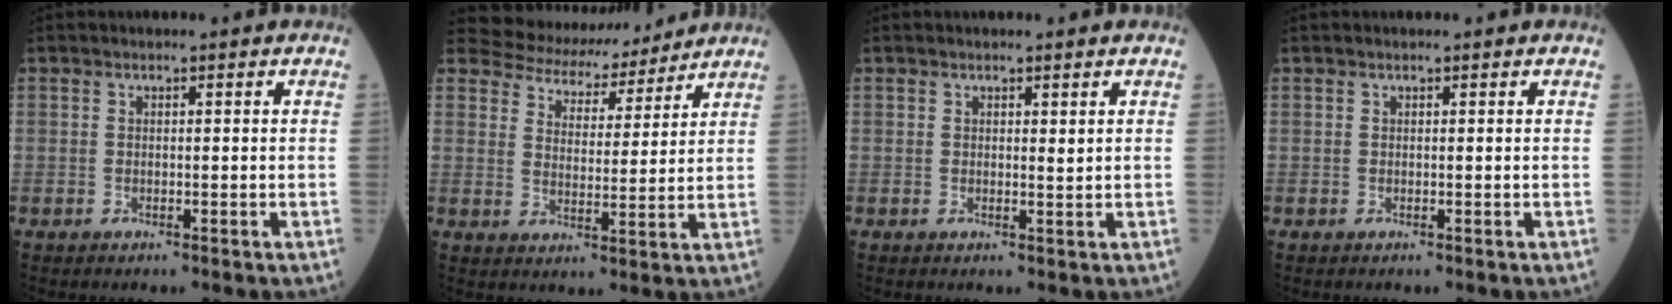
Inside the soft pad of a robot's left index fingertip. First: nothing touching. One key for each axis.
{"total": 10.7, "fx": 10.0, "fy": 3.5, "fz": 1.2, "tx": -0.020, "ty": 0.017, "tz": 0.144}
{"total": 0.7, "fx": 0.4, "fy": 0.1, "fz": 0.5, "tx": -0.006, "ty": -0.003, "tz": 0.004}
{"total": 0.0}